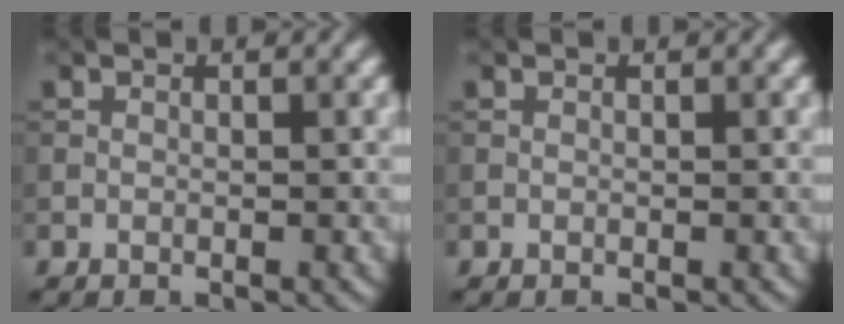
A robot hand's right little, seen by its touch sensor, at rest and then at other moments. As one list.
[{"total": 0.0}]